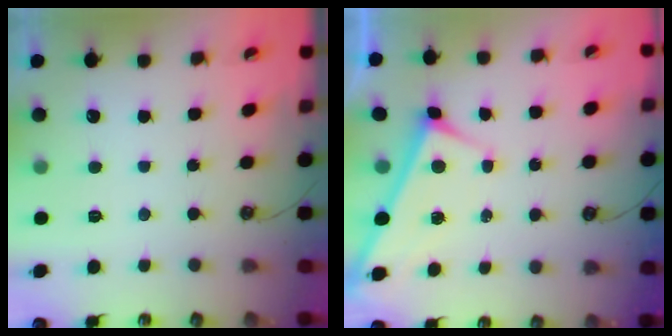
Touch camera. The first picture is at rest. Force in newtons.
{"total": 3.2, "press": 3.2, "slide": 0.2}